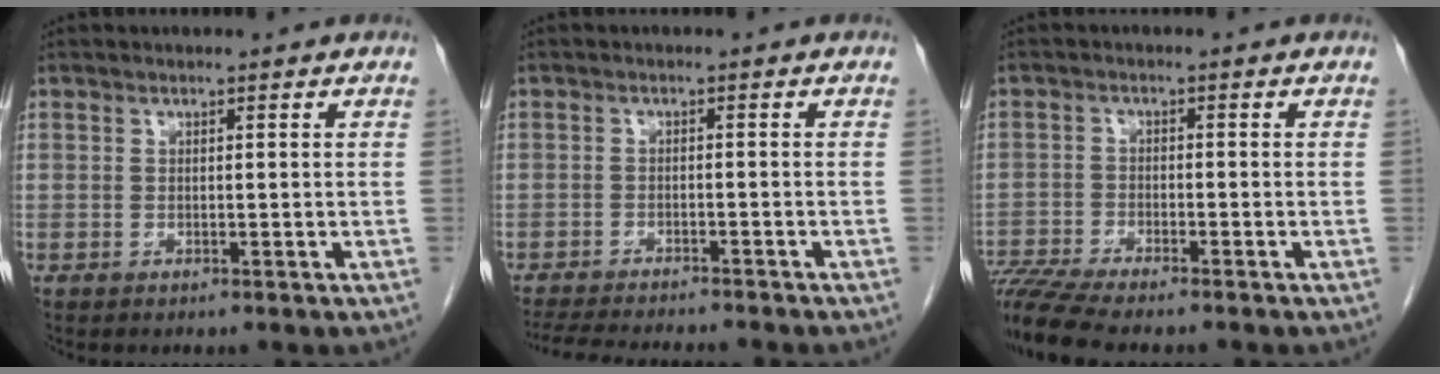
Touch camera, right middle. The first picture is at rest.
{"total": 12.2, "force": [-10.9, 1.3, 5.2], "torque": [-0.075, -0.016, -0.152]}
{"total": 8.8, "force": [-7.8, 0.2, 4.1], "torque": [-0.070, -0.015, -0.132]}